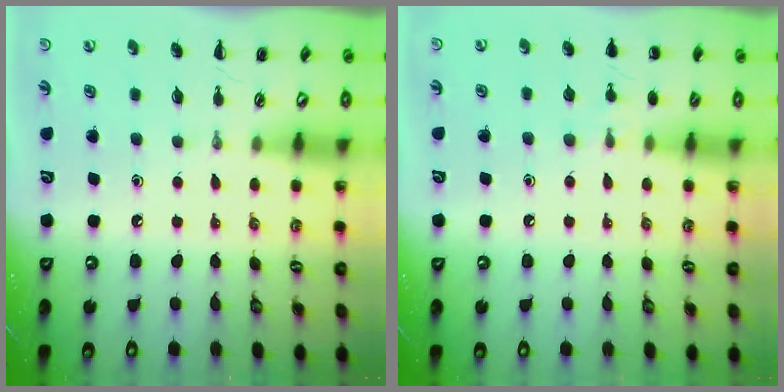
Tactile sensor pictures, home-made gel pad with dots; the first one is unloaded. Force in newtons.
{"total": 6.6, "press": 6.4, "slide": 1.9}